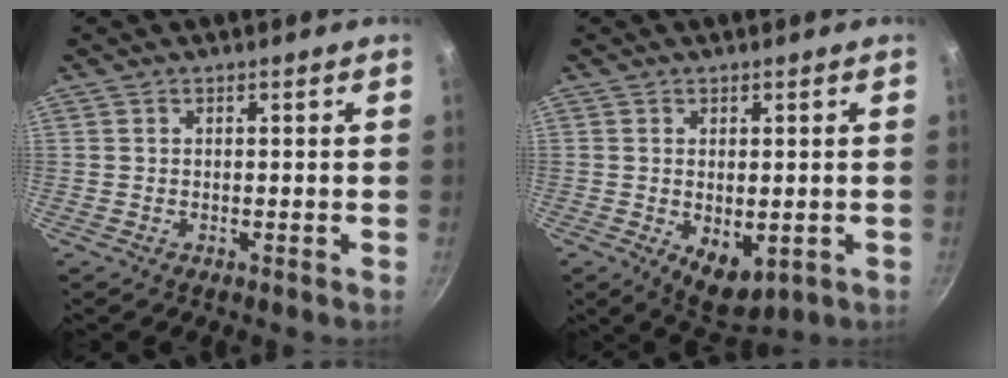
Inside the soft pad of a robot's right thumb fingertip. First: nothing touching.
{"total": 6.8, "force": [-1.1, 3.9, 5.5], "torque": [-0.068, -0.014, -0.003]}